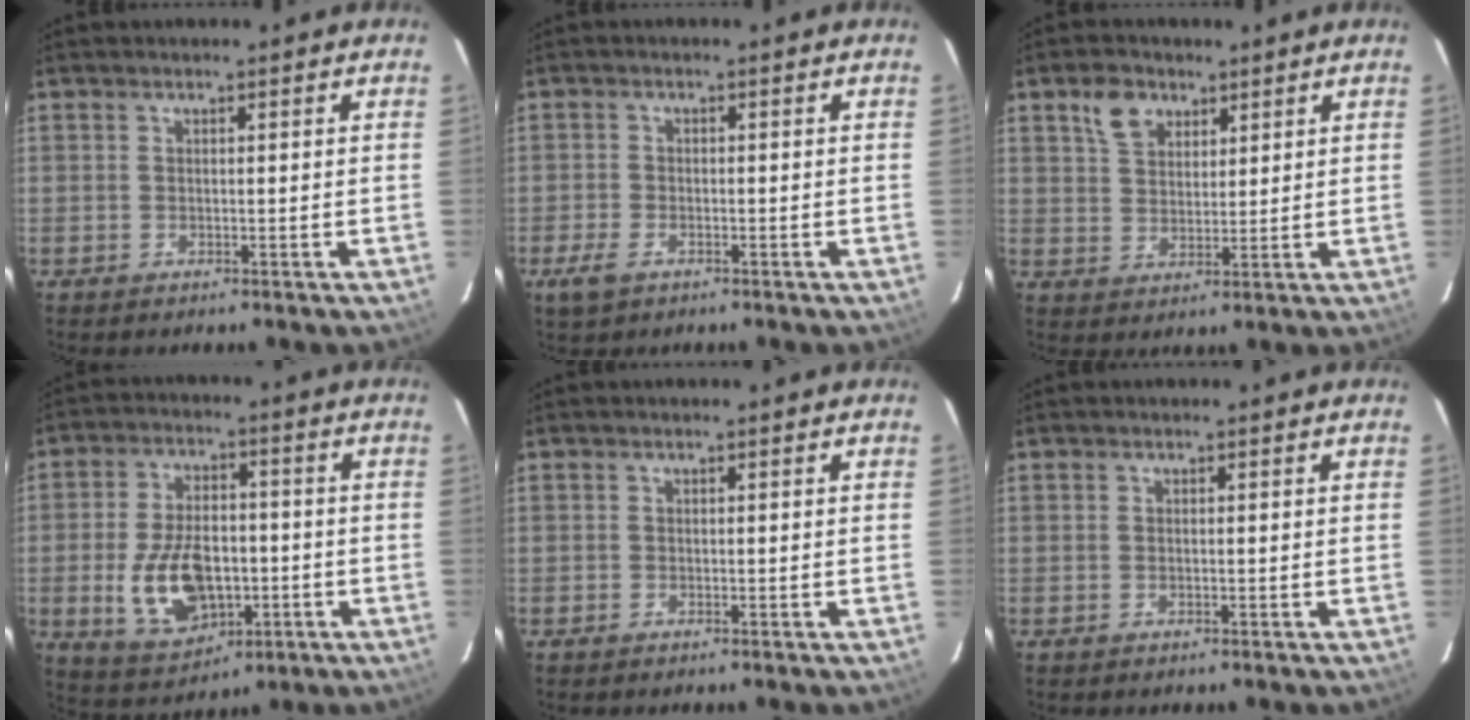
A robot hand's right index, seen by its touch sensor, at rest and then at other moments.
{"total": 4.0, "force": [-2.4, 2.2, 2.3], "torque": [-0.058, -0.005, -0.045]}
{"total": 6.1, "force": [3.4, 4.1, 3.0], "torque": [-0.052, 0.017, 0.063]}
{"total": 14.1, "force": [-3.3, 8.5, 10.7], "torque": [-0.218, -0.003, -0.039]}
{"total": 0.0}
{"total": 0.0}